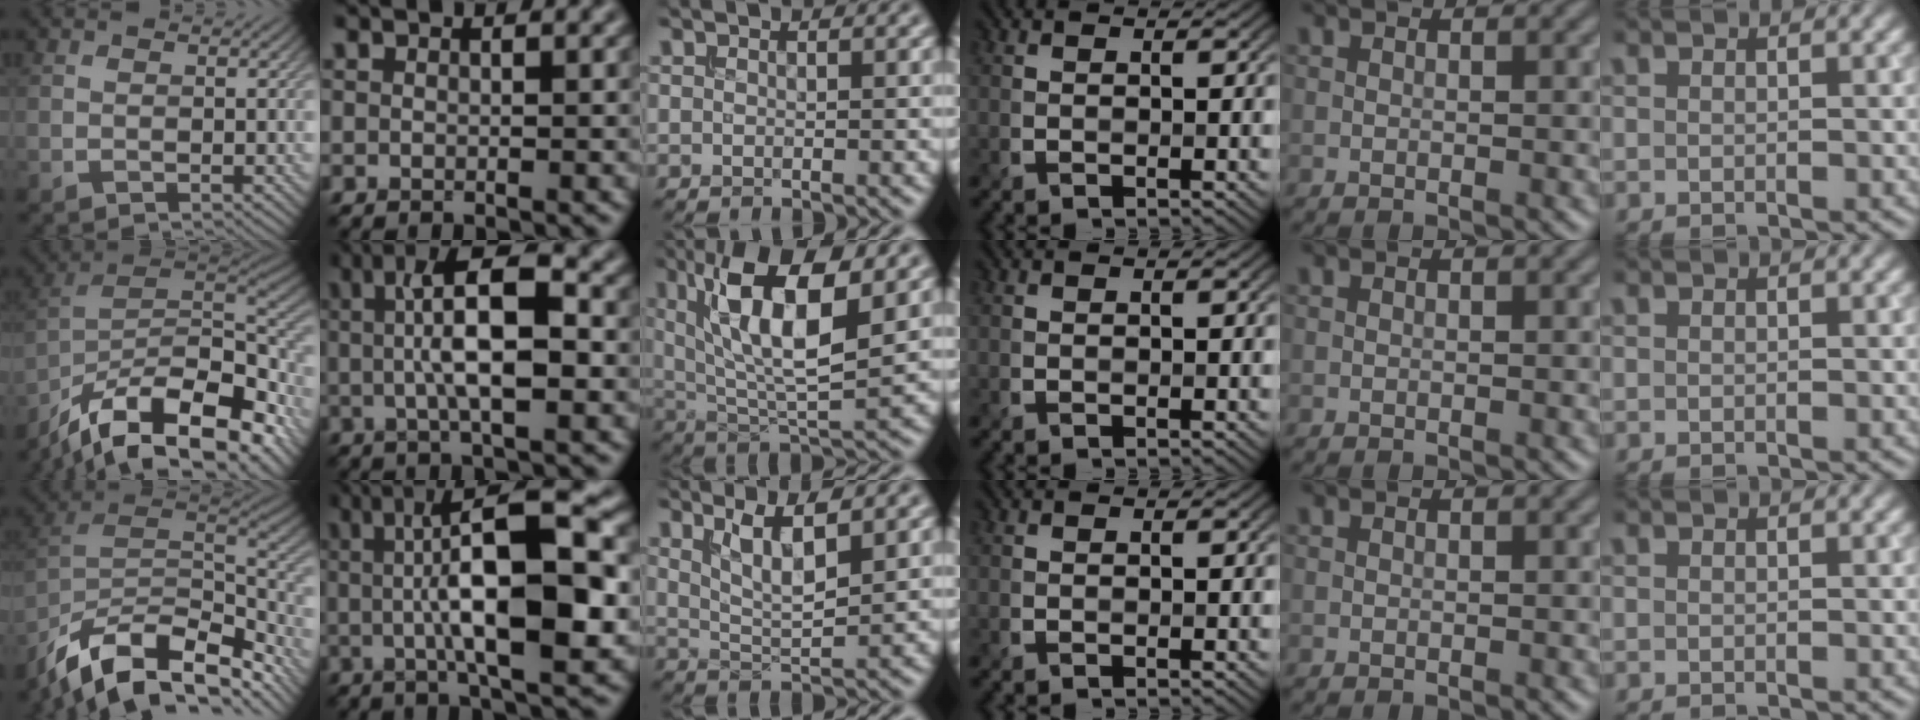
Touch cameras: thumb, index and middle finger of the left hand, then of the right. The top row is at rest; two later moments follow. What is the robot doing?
{"motion": "insert", "object": "bucket"}